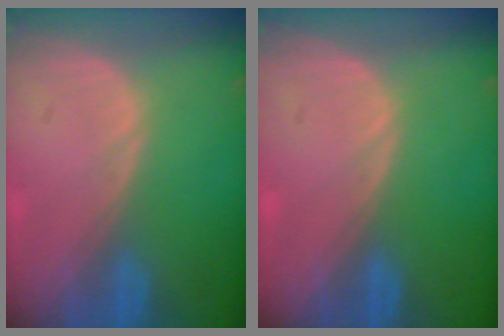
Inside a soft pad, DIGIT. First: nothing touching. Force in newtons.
{"total": 0.0}